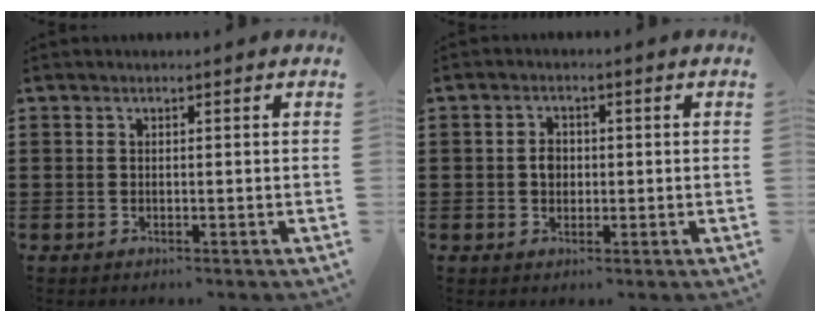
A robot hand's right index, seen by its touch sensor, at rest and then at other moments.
{"total": 2.4, "force": [-0.1, 1.8, 1.5], "torque": [-0.032, 0.008, -0.004]}